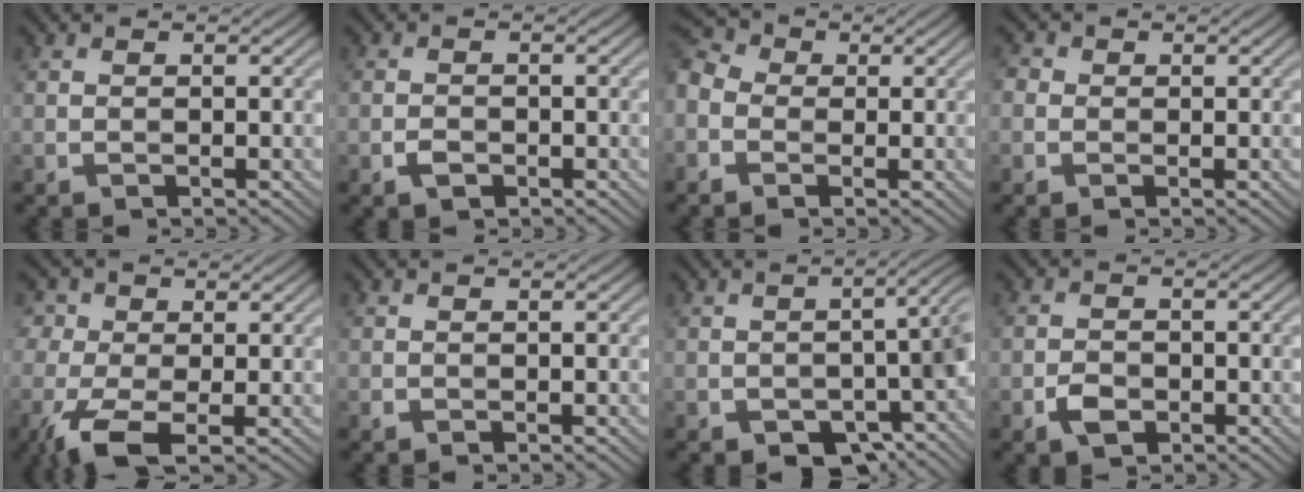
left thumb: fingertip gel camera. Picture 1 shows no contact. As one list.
[{"total": 1.5, "force": [-0.9, 1.0, 0.8], "torque": [-0.015, -0.002, -0.019]}, {"total": 5.4, "force": [-1.4, 4.4, 2.9], "torque": [-0.094, 0.002, -0.041]}, {"total": 1.4, "force": [0.0, 1.3, 0.3], "torque": [-0.008, -0.002, -0.005]}, {"total": 6.7, "force": [-2.5, 3.9, 4.8], "torque": [-0.117, -0.011, -0.062]}, {"total": 0.6, "force": [-0.2, 0.4, 0.4], "torque": [-0.009, -0.003, -0.001]}, {"total": 9.2, "force": [-4.1, 4.5, 7.0], "torque": [-0.092, -0.029, -0.047]}, {"total": 2.5, "force": [-1.4, 1.7, 1.3], "torque": [-0.027, -0.002, -0.028]}]